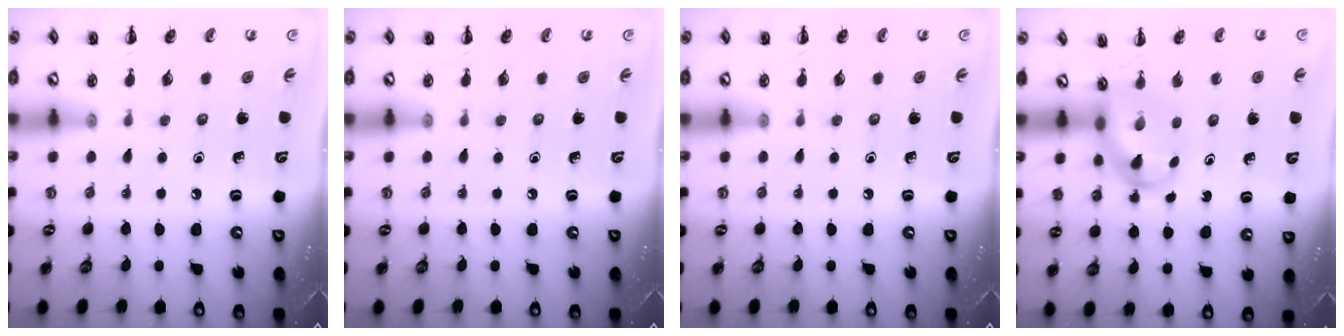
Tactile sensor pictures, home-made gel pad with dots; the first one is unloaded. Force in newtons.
{"total": 0.0}
{"total": 0.0}
{"total": 4.6, "press": 4.6, "slide": 0.1}